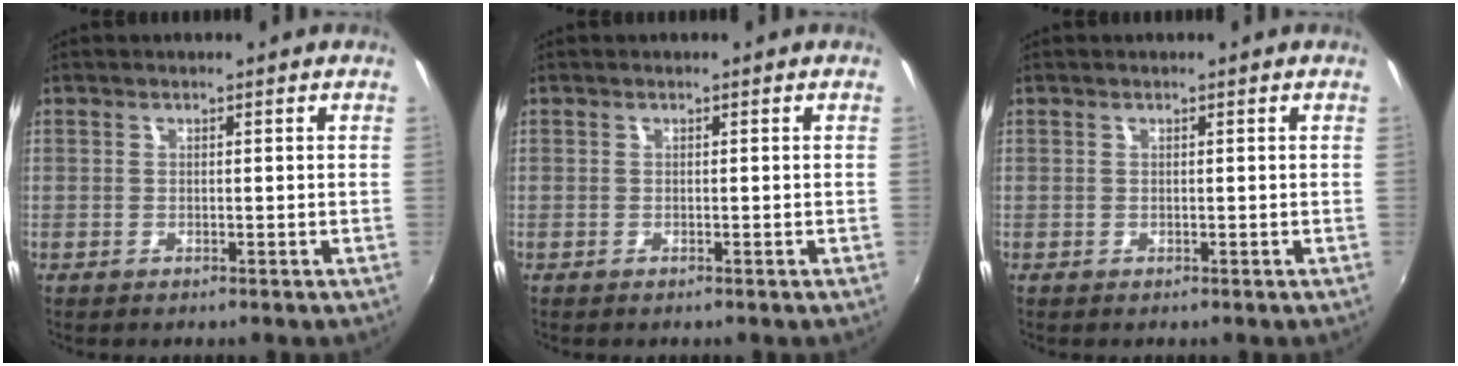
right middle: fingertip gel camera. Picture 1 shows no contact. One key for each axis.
{"total": 0.0}
{"total": 0.0}